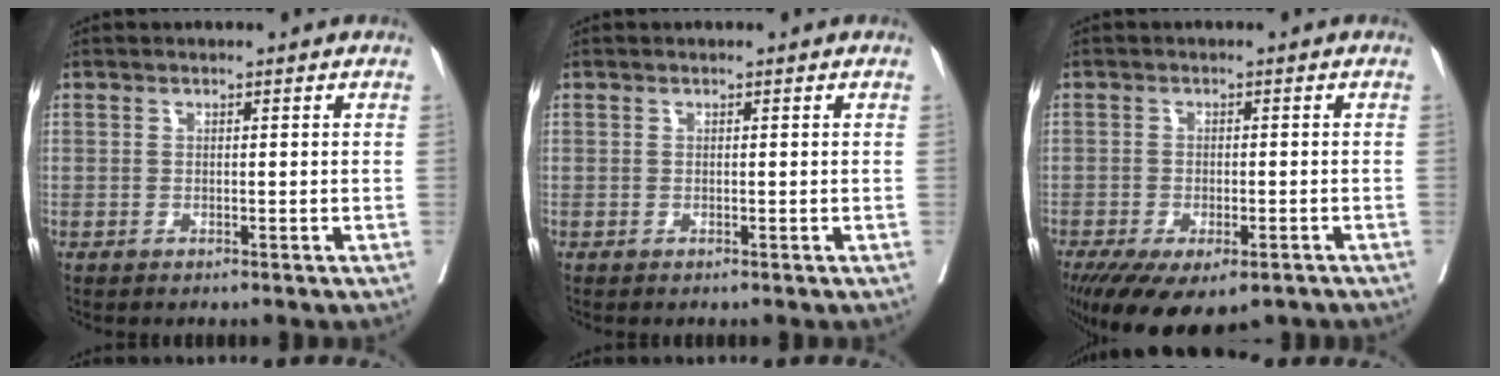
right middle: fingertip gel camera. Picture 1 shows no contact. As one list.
[{"total": 0.0}, {"total": 13.4, "force": [-9.0, 6.1, 8.0], "torque": [-0.161, -0.028, -0.129]}]